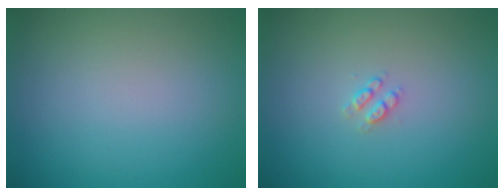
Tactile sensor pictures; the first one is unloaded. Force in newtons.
{"total": 1.2, "press": 1.1, "slide": 0.3}